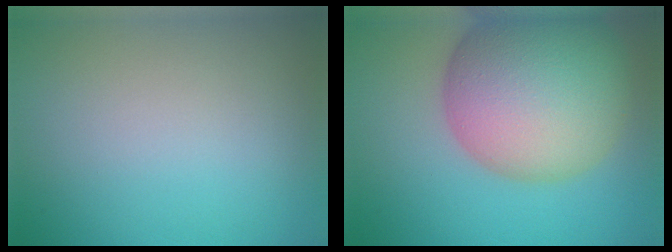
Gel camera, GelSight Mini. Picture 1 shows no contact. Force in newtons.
{"total": 15.0, "press": 15.0, "slide": 0.7}